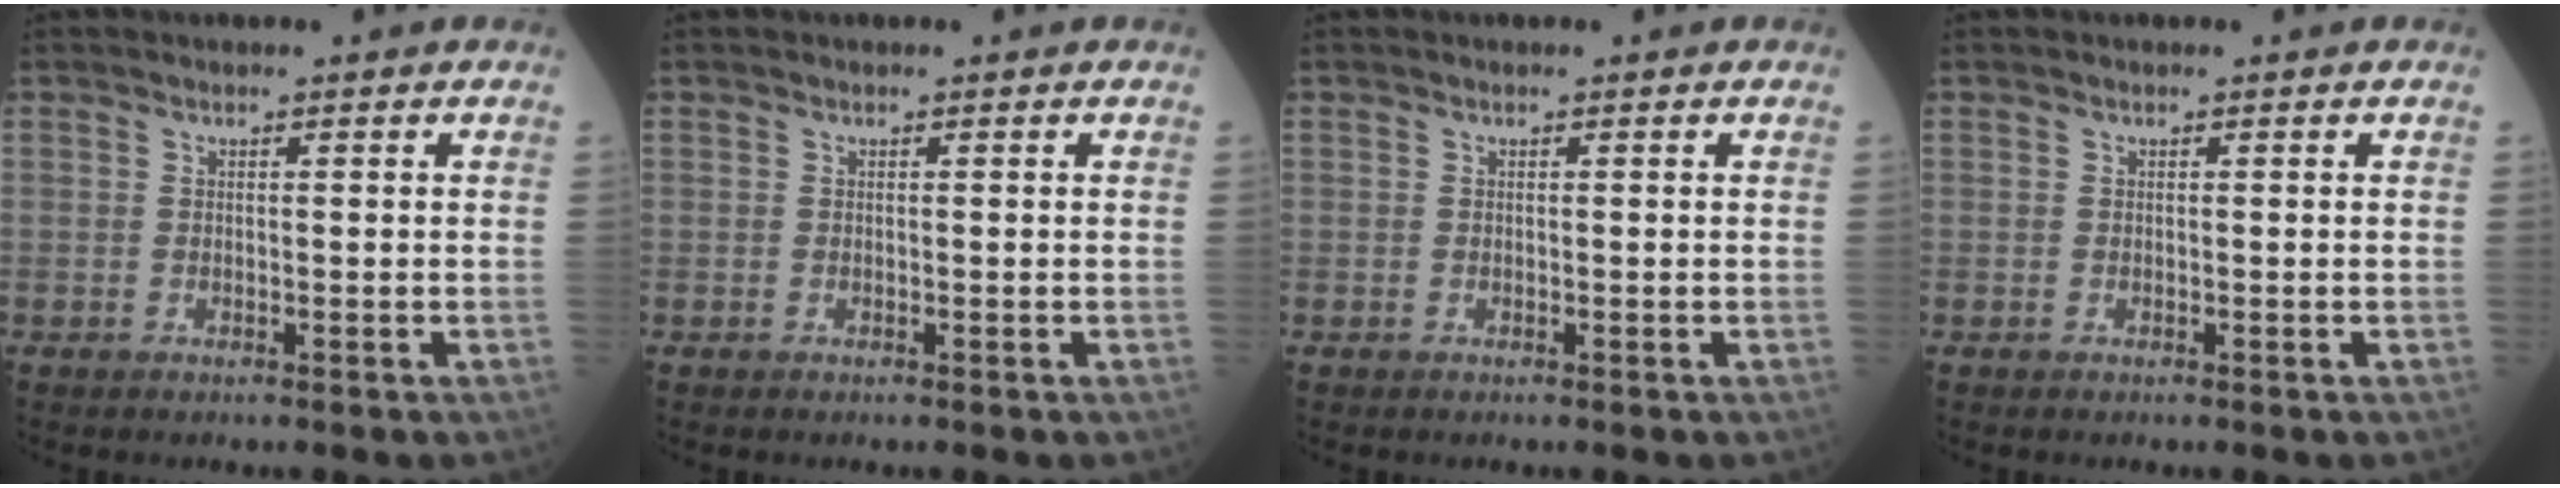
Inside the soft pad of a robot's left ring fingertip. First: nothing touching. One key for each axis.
{"total": 0.0}
{"total": 0.0}
{"total": 0.0}